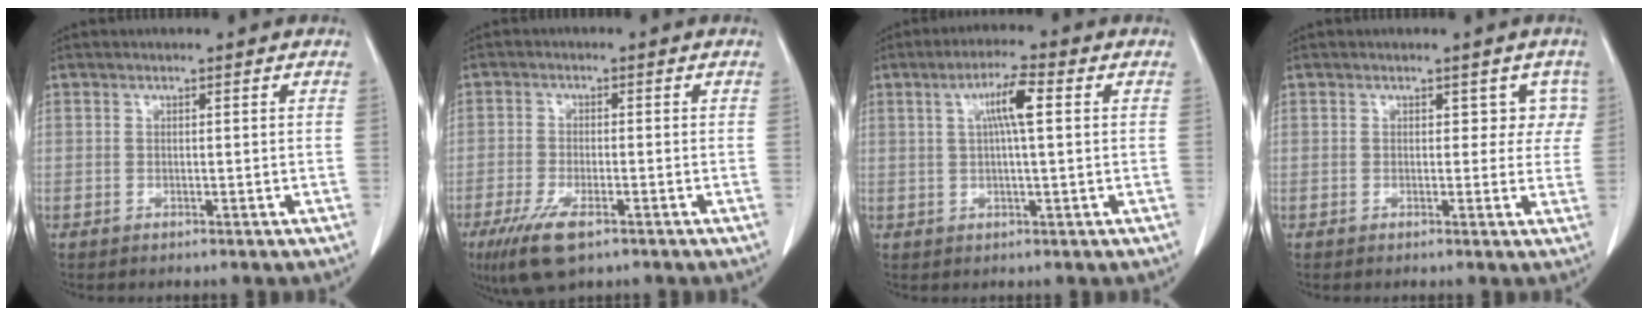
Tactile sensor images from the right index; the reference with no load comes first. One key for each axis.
{"total": 7.0, "fx": -4.1, "fy": 2.3, "fz": 5.1, "tx": -0.100, "ty": -0.015, "tz": -0.069}
{"total": 5.7, "fx": 1.4, "fy": 0.3, "fz": 5.5, "tx": -0.099, "ty": 0.009, "tz": 0.025}
{"total": 3.1, "fx": 1.3, "fy": 2.3, "fz": 1.7, "tx": 0.007, "ty": 0.010, "tz": 0.008}